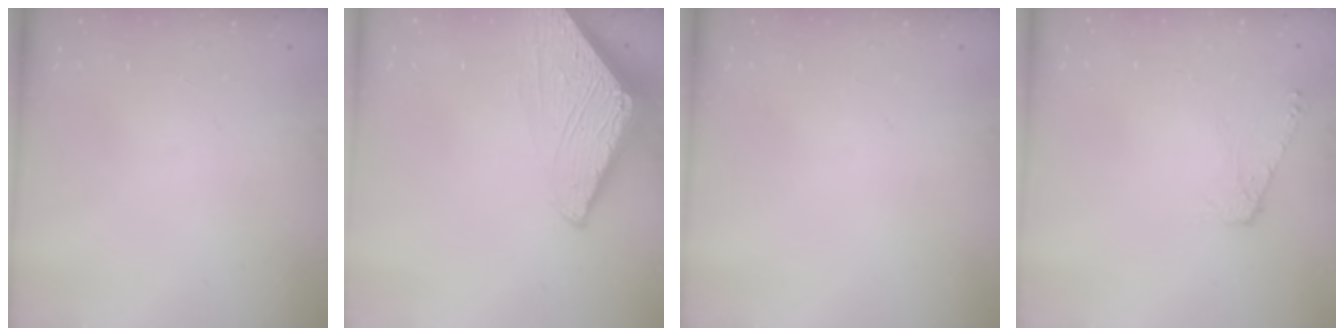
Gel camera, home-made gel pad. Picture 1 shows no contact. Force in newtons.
{"total": 5.6, "press": 5.6, "slide": 0.5}
{"total": 0.0}
{"total": 7.9, "press": 7.9, "slide": 0.9}